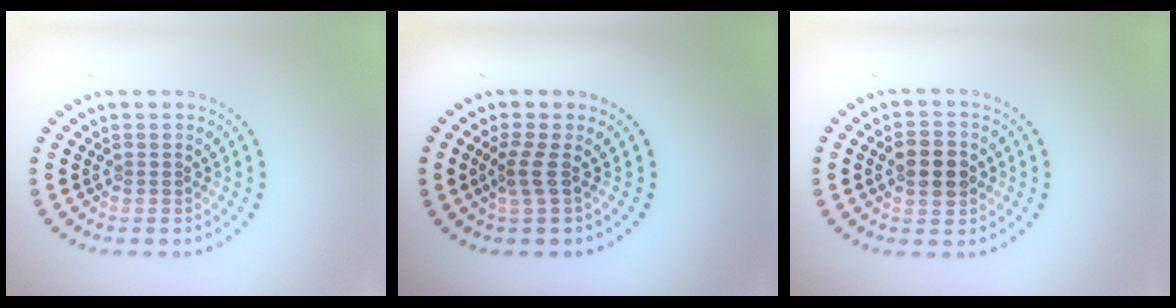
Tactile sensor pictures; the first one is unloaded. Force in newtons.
{"total": 1.9, "press": 1.3, "slide": 1.4}
{"total": 3.8, "press": 3.8, "slide": 0.2}